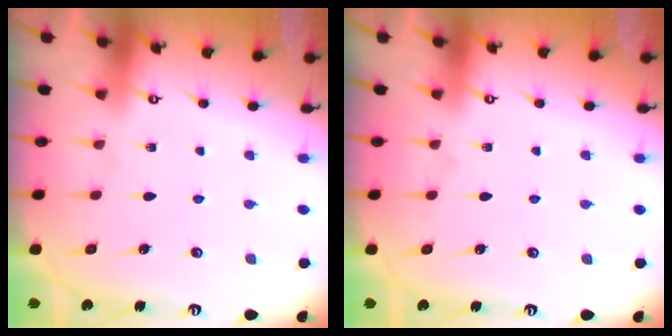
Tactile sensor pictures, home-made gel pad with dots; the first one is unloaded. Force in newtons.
{"total": 0.0}